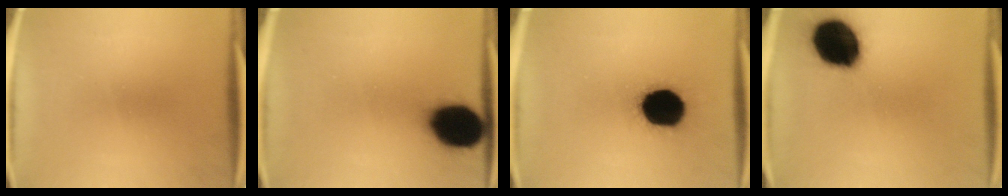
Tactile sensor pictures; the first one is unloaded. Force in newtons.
{"total": 17.1}
{"total": 19.7}
{"total": 20.1}